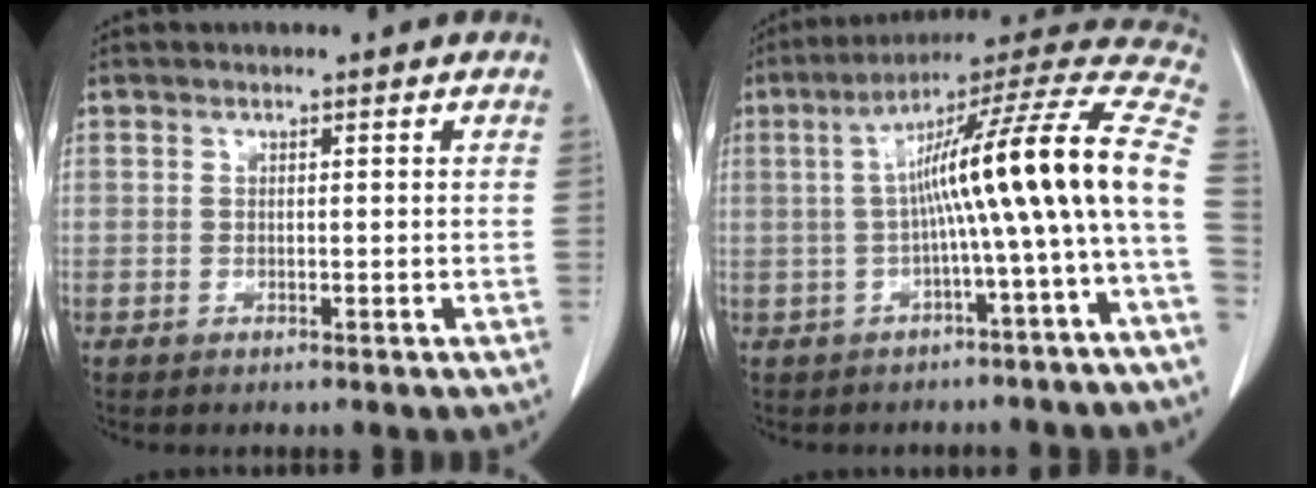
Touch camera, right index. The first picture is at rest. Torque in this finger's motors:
{"motor_torque": [1.63, -0.51, 0.74, 0.21]}